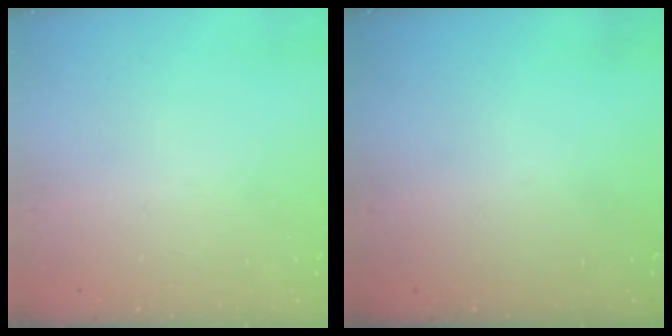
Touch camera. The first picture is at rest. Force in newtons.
{"total": 0.0}